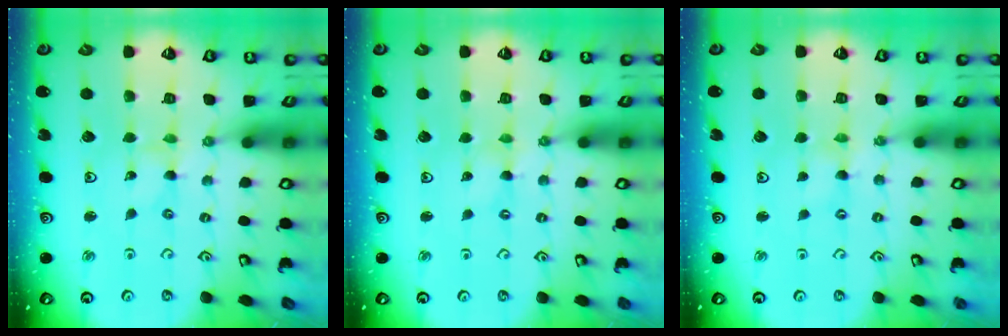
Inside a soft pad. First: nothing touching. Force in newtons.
{"total": 0.0}
{"total": 0.0}